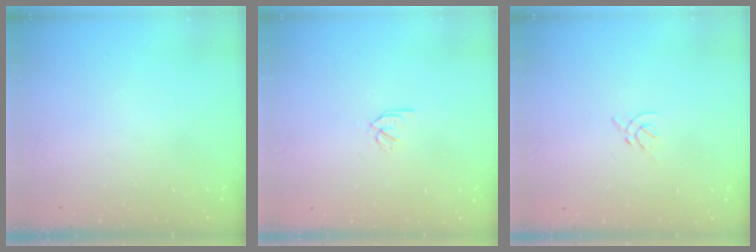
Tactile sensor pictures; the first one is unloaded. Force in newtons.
{"total": 1.9, "press": 1.9, "slide": 0.3}
{"total": 1.2, "press": 1.1, "slide": 0.5}